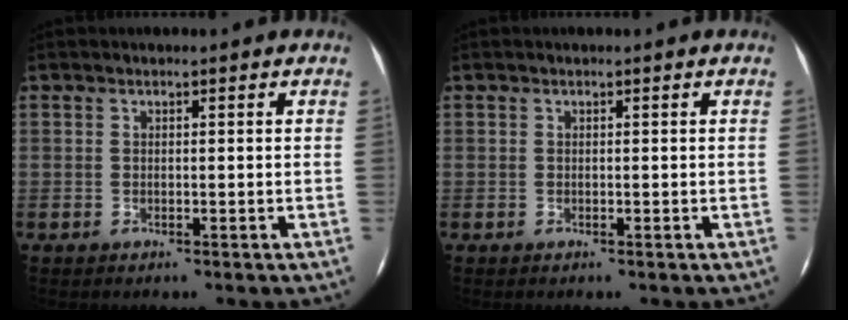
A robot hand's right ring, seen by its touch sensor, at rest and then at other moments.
{"total": 0.0}